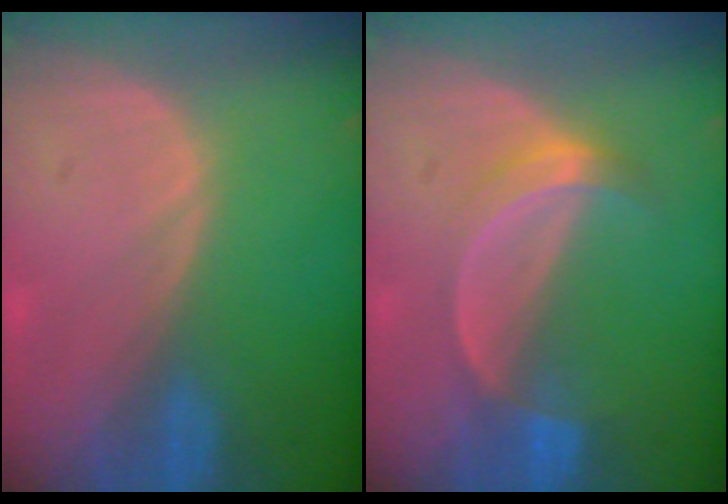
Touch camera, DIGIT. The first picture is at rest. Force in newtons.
{"total": 5.2, "press": 4.7, "slide": 2.2}